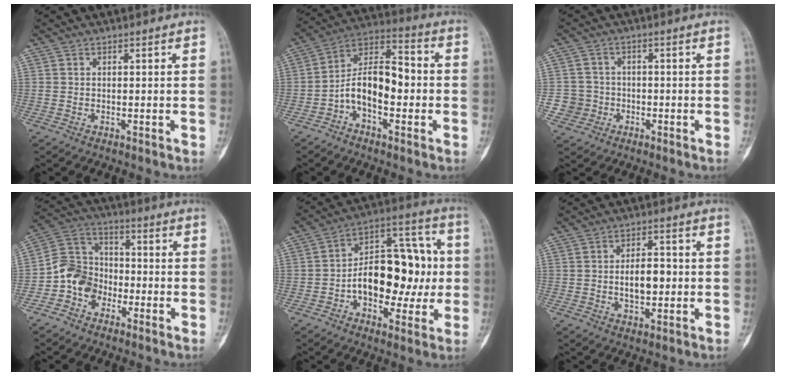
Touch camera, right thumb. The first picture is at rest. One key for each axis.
{"total": 12.3, "fx": -2.8, "fy": 6.8, "fz": 9.9, "tx": -0.154, "ty": 0.051, "tz": -0.058}
{"total": 4.6, "fx": -1.5, "fy": 4.3, "fz": 0.0, "tx": 0.025, "ty": 0.015, "tz": -0.031}
{"total": 9.4, "fx": -3.9, "fy": 7.5, "fz": 4.0, "tx": -0.056, "ty": 0.050, "tz": -0.085}
{"total": 19.2, "fx": -1.7, "fy": 11.7, "fz": 15.1, "tx": -0.179, "ty": 0.045, "tz": -0.026}
{"total": 7.0, "fx": -0.2, "fy": 3.8, "fz": 5.8, "tx": -0.080, "ty": 0.008, "tz": -0.001}